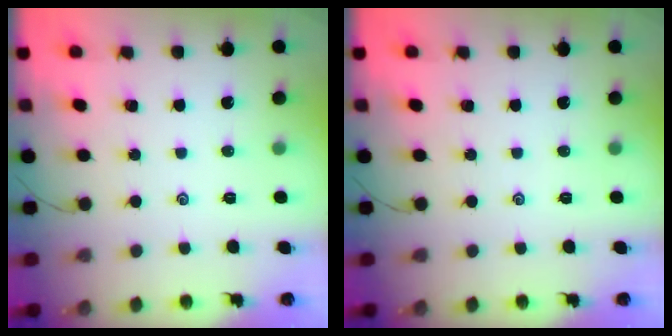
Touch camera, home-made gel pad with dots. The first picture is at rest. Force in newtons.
{"total": 0.0}